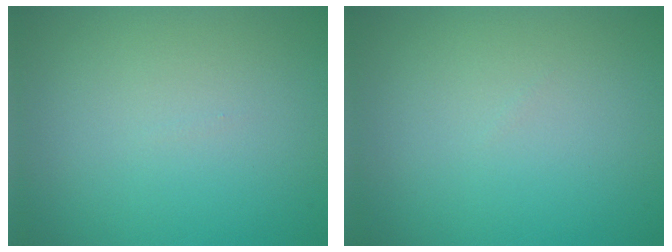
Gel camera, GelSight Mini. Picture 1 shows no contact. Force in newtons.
{"total": 0.0}